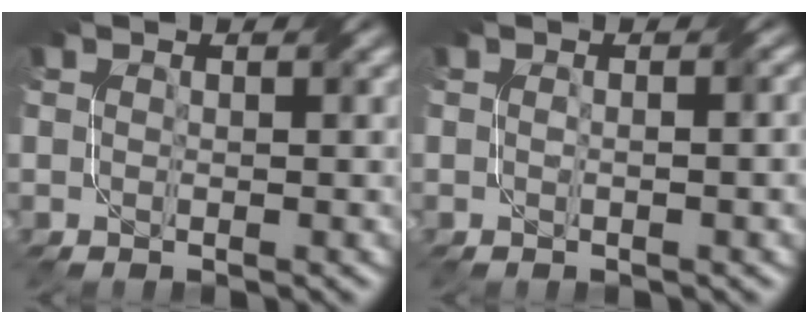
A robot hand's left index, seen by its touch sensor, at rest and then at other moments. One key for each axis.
{"total": 1.9, "fx": 0.0, "fy": 0.3, "fz": 1.9, "tx": -0.029, "ty": 0.004, "tz": -0.003}